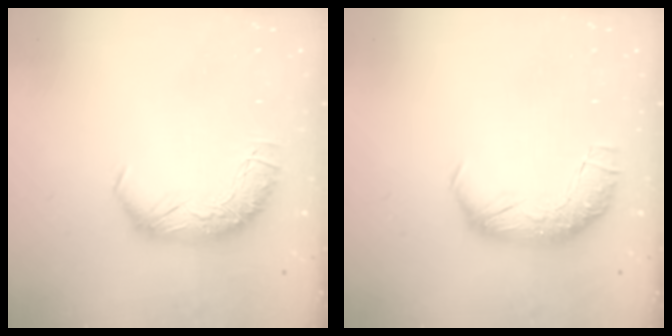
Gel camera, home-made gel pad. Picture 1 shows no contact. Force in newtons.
{"total": 2.4, "press": 1.1, "slide": 2.2}